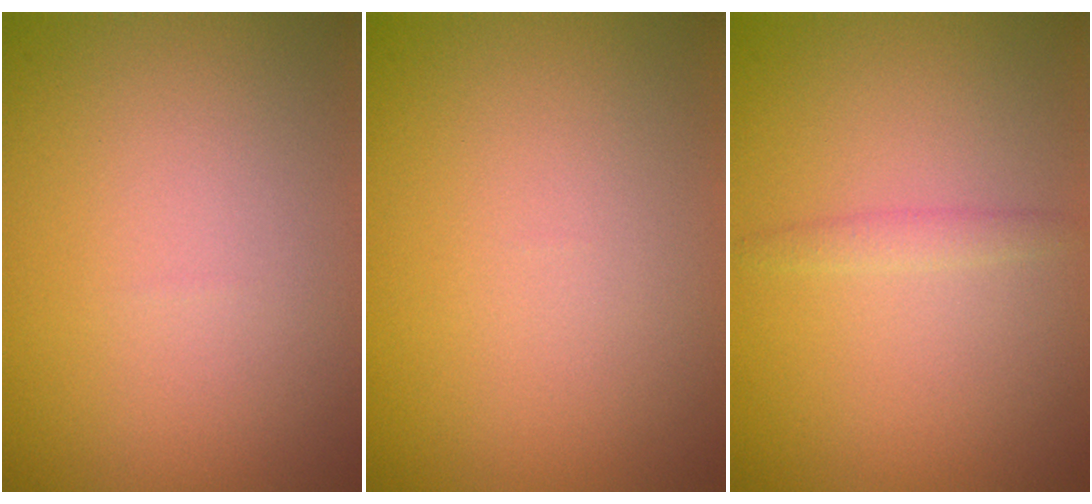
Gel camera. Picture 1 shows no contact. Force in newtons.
{"total": 0.0}
{"total": 1.0, "press": 0.9, "slide": 0.2}